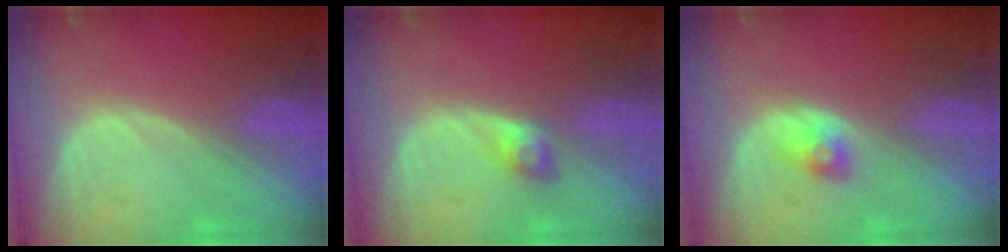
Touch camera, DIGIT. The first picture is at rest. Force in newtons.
{"total": 2.5, "press": 2.4, "slide": 0.8}
{"total": 2.4, "press": 2.2, "slide": 0.7}